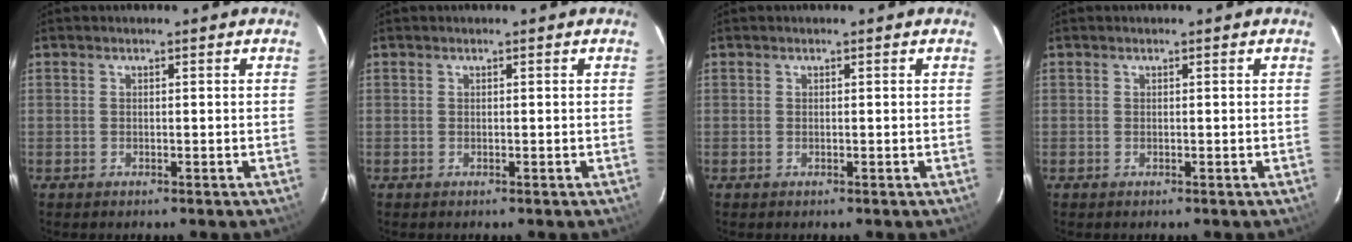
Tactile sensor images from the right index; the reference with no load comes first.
{"total": 0.0}
{"total": 0.0}
{"total": 0.0}